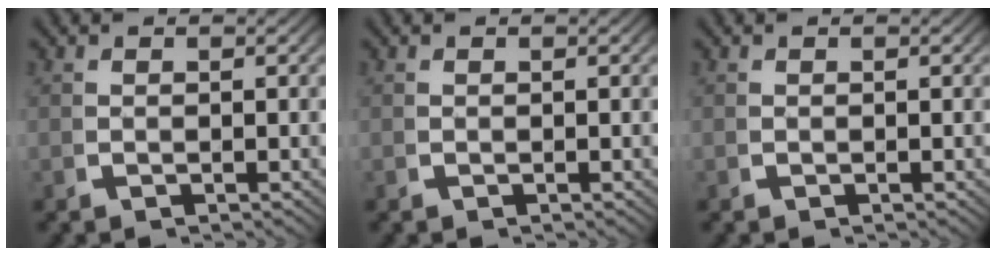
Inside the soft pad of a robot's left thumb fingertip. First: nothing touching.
{"total": 0.0}
{"total": 0.0}